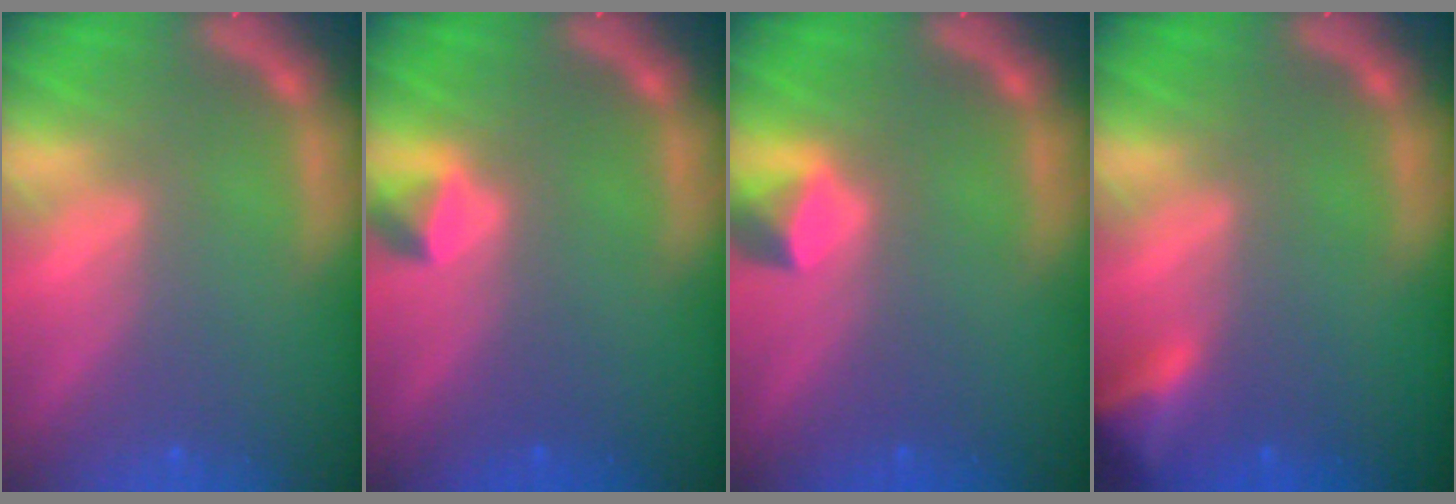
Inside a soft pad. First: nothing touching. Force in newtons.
{"total": 1.4}
{"total": 1.9}
{"total": 3.5}